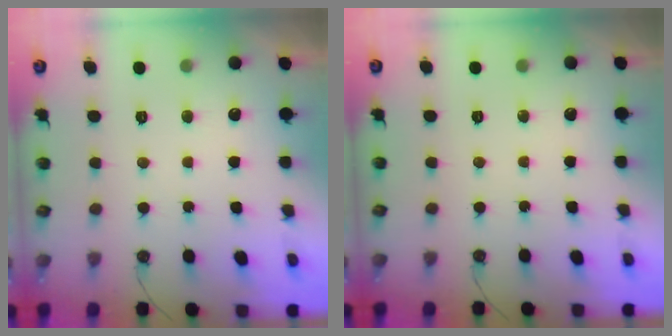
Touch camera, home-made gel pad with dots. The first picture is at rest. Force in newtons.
{"total": 0.0}